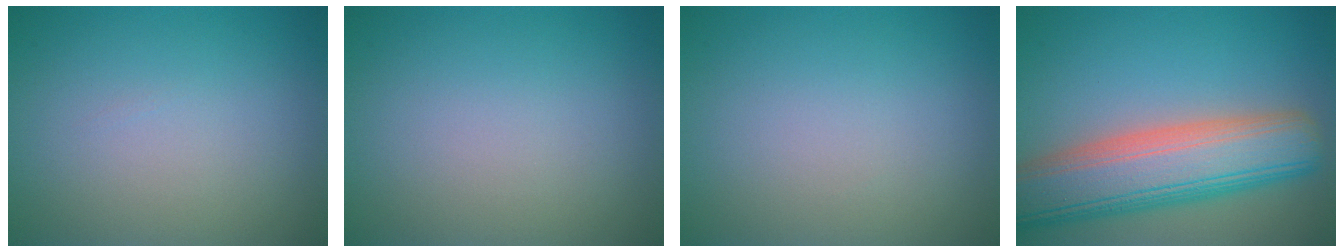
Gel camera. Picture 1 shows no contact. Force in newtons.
{"total": 0.0}
{"total": 0.0}
{"total": 10.4, "press": 10.3, "slide": 1.1}